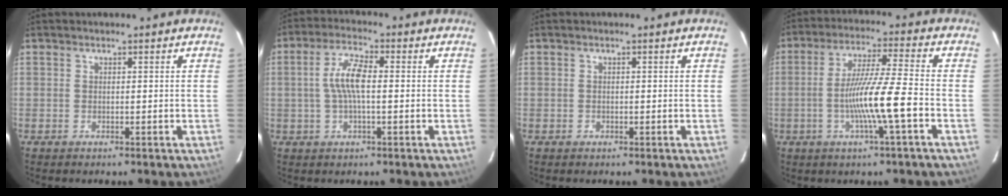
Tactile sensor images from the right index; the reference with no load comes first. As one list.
[{"total": 6.8, "force": [0.1, 2.0, 6.4], "torque": [-0.127, 0.011, 0.003]}, {"total": 0.6, "force": [-0.3, 0.6, 0.1], "torque": [0.003, 0.000, -0.001]}, {"total": 10.8, "force": [-3.5, -0.8, 10.2], "torque": [-0.190, -0.005, -0.062]}]